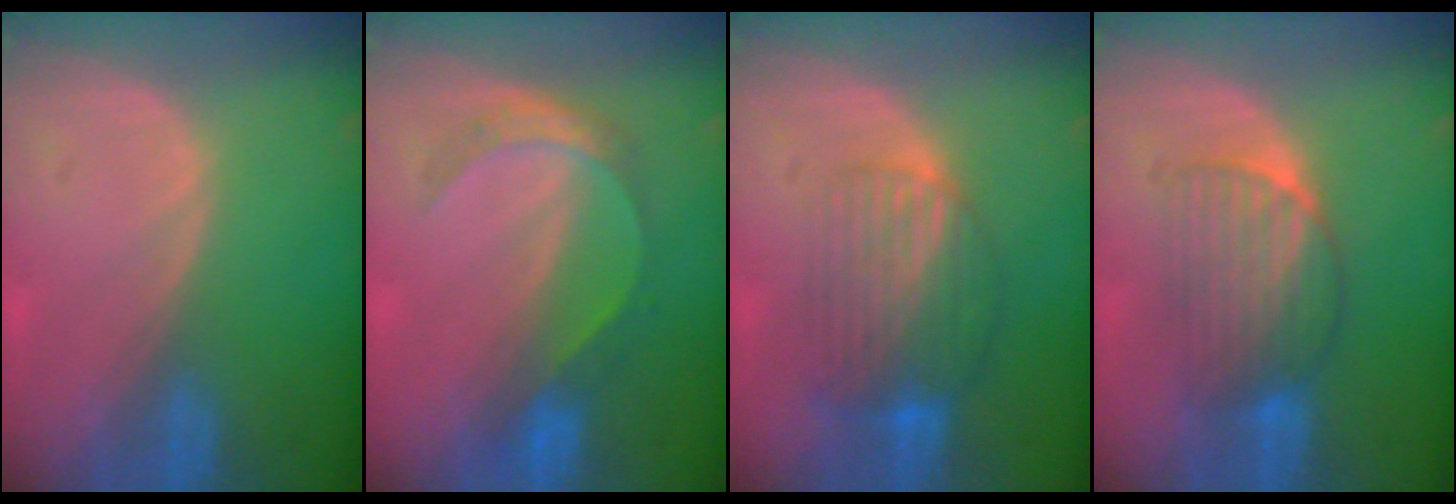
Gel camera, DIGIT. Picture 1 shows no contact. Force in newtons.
{"total": 5.0, "press": 4.8, "slide": 1.2}
{"total": 8.3, "press": 7.2, "slide": 4.3}
{"total": 6.8, "press": 6.6, "slide": 1.4}